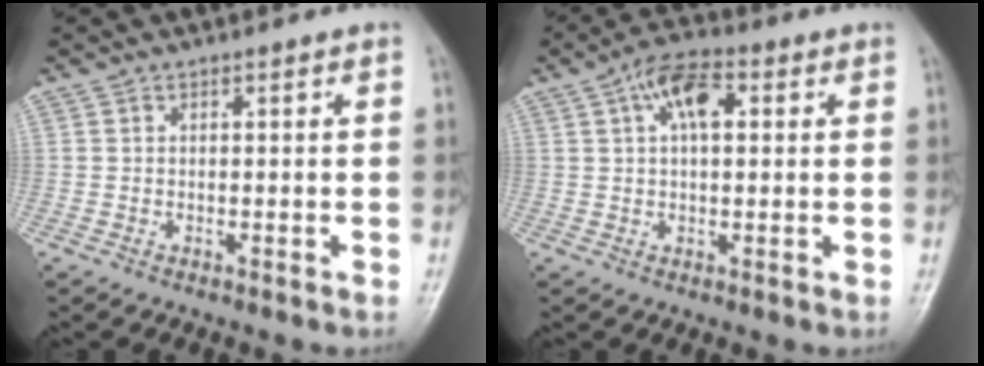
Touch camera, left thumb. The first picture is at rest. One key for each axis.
{"total": 7.9, "fx": 2.5, "fy": 4.0, "fz": 6.3, "tx": -0.106, "ty": 0.014, "tz": 0.034}